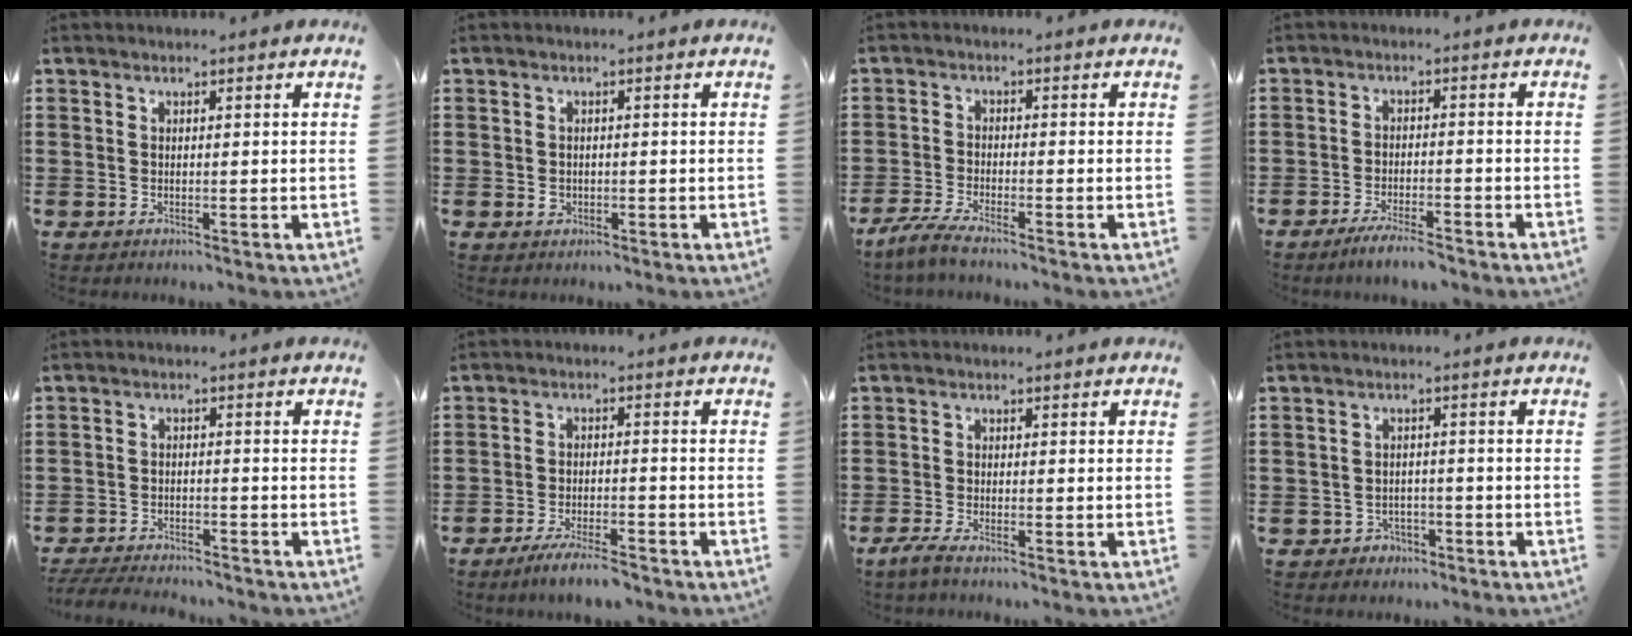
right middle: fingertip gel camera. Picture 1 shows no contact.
{"total": 1.2, "force": [-0.2, 1.0, 0.5], "torque": [-0.013, 0.003, -0.004]}
{"total": 3.4, "force": [-2.9, -0.1, 1.7], "torque": [-0.052, -0.013, -0.061]}
{"total": 3.6, "force": [-3.1, 0.2, 1.8], "torque": [-0.037, -0.004, -0.059]}
{"total": 4.0, "force": [-3.9, 0.4, 0.8], "torque": [-0.027, -0.006, -0.083]}
{"total": 4.6, "force": [-3.9, 0.4, 2.3], "torque": [-0.050, -0.008, -0.076]}
{"total": 1.7, "force": [-1.3, 0.1, 1.2], "torque": [-0.028, -0.003, -0.025]}
{"total": 1.9, "force": [-1.6, 1.0, 0.0], "torque": [-0.010, -0.001, -0.037]}